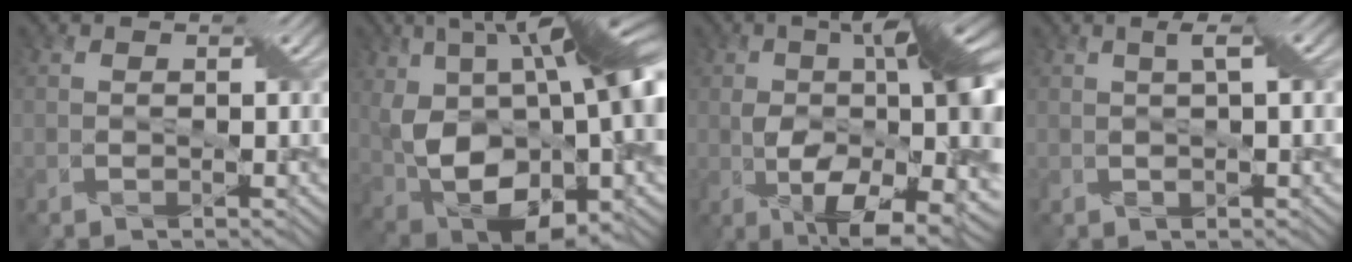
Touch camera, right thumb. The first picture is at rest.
{"total": 19.2, "force": [1.1, 10.8, 15.8], "torque": [-0.285, -0.005, 0.025]}
{"total": 16.7, "force": [-2.5, 6.2, 15.3], "torque": [-0.227, -0.003, -0.037]}
{"total": 2.3, "force": [0.4, 0.2, 2.2], "torque": [-0.041, 0.008, 0.008]}